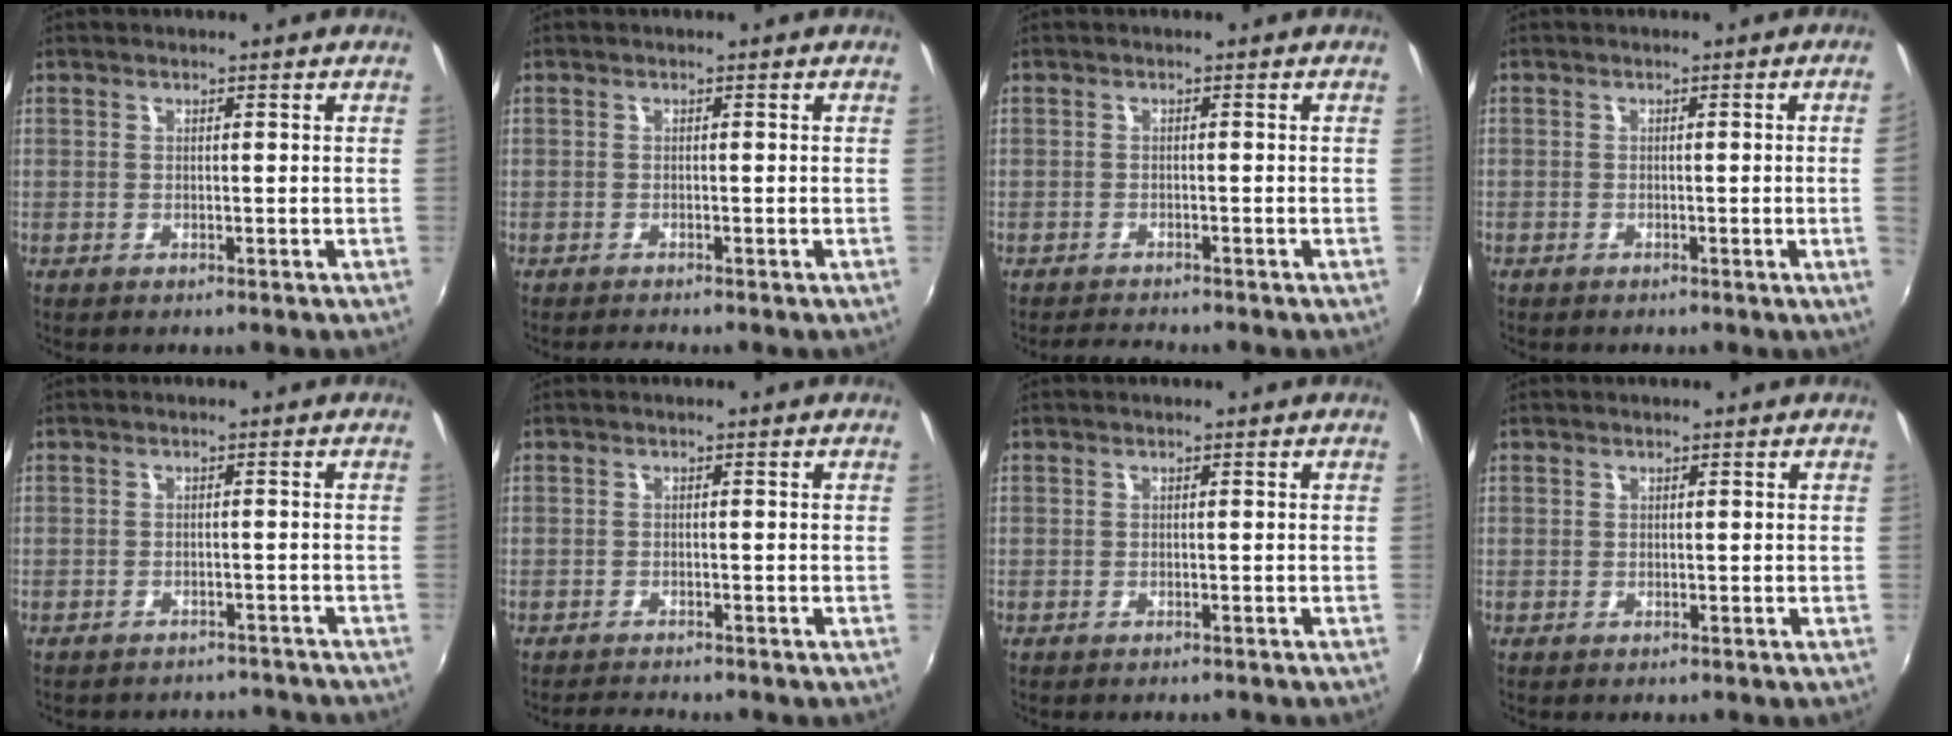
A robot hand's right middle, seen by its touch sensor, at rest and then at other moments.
{"total": 1.0, "force": [-1.0, -0.1, 0.1], "torque": [-0.001, -0.008, -0.019]}
{"total": 2.9, "force": [-2.8, 0.1, 0.5], "torque": [-0.023, -0.009, -0.051]}
{"total": 2.1, "force": [-0.3, -1.3, 1.7], "torque": [-0.026, -0.011, 0.001]}
{"total": 7.7, "force": [-6.9, 3.1, 1.5], "torque": [-0.033, 0.011, -0.081]}
{"total": 2.5, "force": [-2.4, 0.1, 0.4], "torque": [-0.019, -0.010, -0.045]}
{"total": 0.7, "force": [-0.7, 0.2, 0.2], "torque": [-0.005, -0.001, -0.010]}
{"total": 0.0}